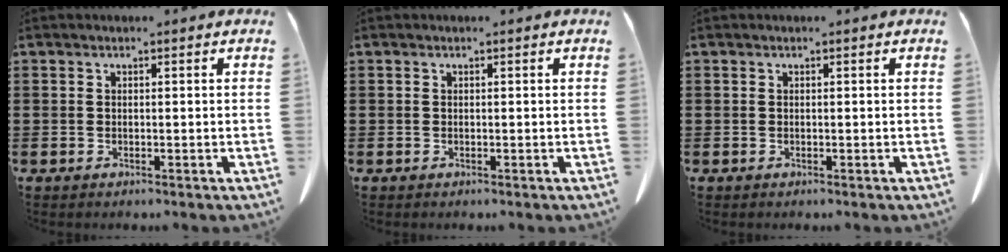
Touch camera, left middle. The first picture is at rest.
{"total": 0.0}
{"total": 0.0}